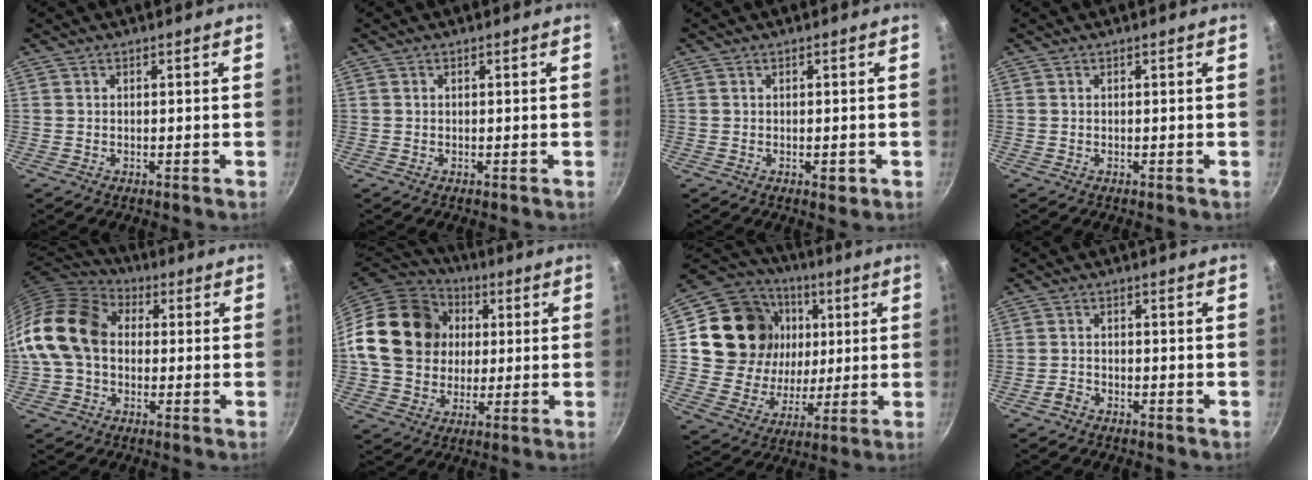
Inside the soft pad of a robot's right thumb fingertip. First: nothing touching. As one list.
[{"total": 0.0}, {"total": 1.9, "force": [-0.6, 0.9, 1.6], "torque": [-0.019, -0.001, -0.007]}, {"total": 0.0}, {"total": 16.5, "force": [0.6, 12.4, 10.8], "torque": [-0.185, 0.033, -0.003]}, {"total": 20.1, "force": [2.5, 16.8, 10.8], "torque": [-0.166, 0.025, 0.038]}, {"total": 21.0, "force": [4.3, 18.1, 9.9], "torque": [-0.165, 0.004, 0.080]}, {"total": 2.0, "force": [-1.5, 1.1, 0.7], "torque": [-0.012, 0.020, -0.028]}]